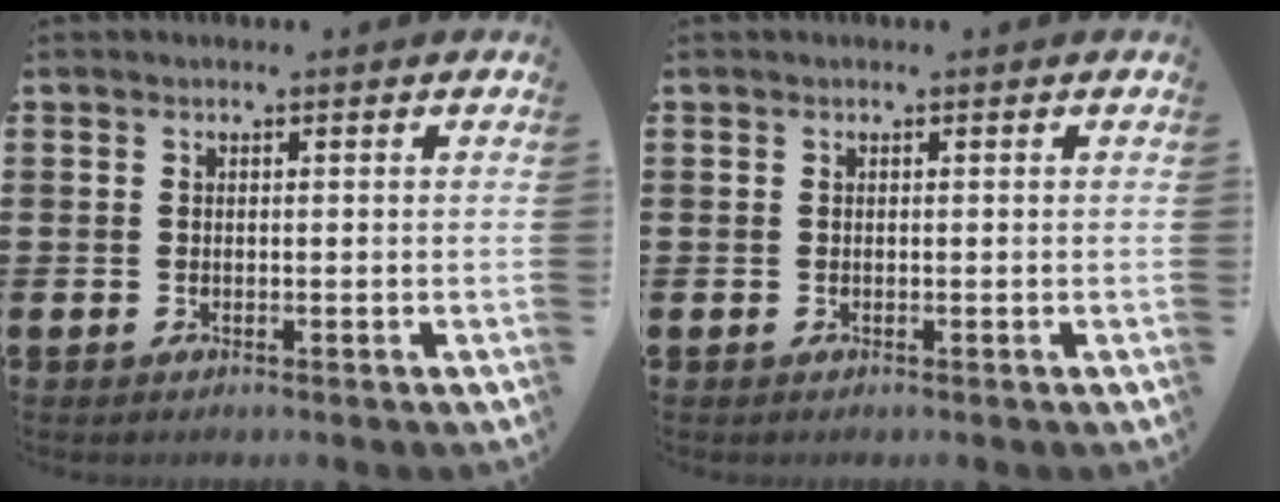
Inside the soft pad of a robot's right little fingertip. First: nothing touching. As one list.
[{"total": 0.0}]